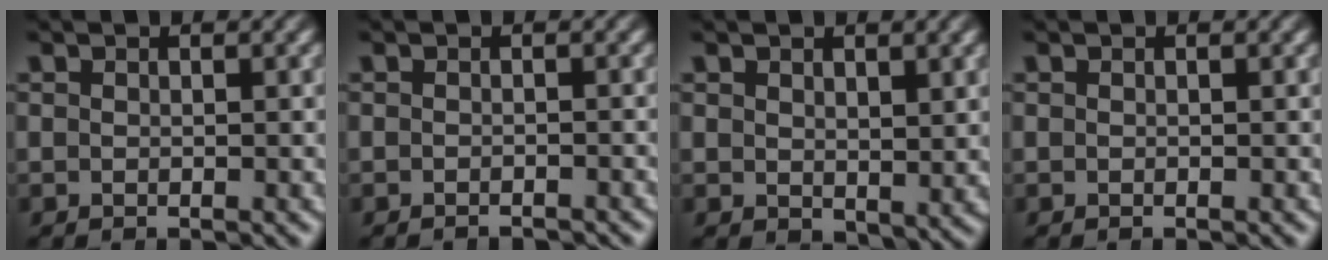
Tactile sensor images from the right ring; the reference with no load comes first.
{"total": 2.0, "force": [-2.0, 0.0, 0.0], "torque": [0.005, -0.006, -0.030]}
{"total": 1.6, "force": [0.8, 0.7, 1.2], "torque": [-0.005, -0.008, 0.025]}
{"total": 0.0}